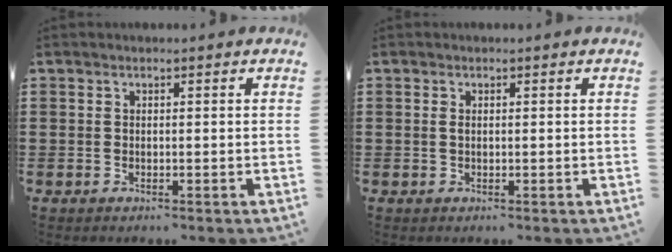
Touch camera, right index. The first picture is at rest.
{"total": 0.7, "force": [0.2, 0.3, 0.6], "torque": [-0.013, 0.000, 0.003]}